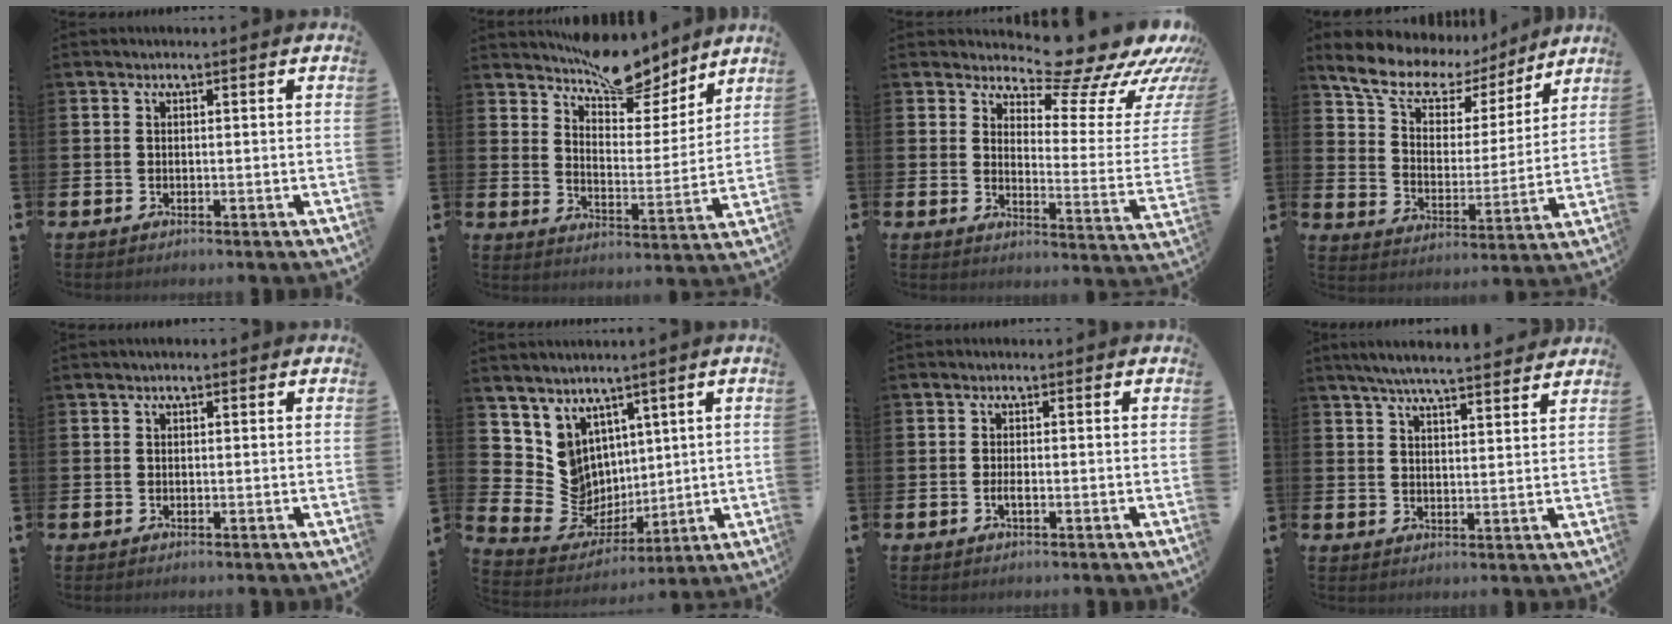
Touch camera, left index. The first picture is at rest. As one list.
[{"total": 9.6, "force": [8.7, 2.9, 2.6], "torque": [-0.050, -0.061, 0.158]}, {"total": 11.1, "force": [10.0, 3.1, 3.6], "torque": [-0.045, -0.096, 0.161]}, {"total": 9.5, "force": [8.0, 4.2, 2.9], "torque": [-0.091, -0.053, 0.141]}, {"total": 0.5, "force": [0.2, 0.4, 0.3], "torque": [-0.003, 0.005, 0.002]}, {"total": 7.1, "force": [1.8, 6.7, 1.3], "torque": [-0.078, -0.034, 0.042]}, {"total": 1.1, "force": [-0.4, 0.3, 1.0], "torque": [-0.027, 0.001, -0.006]}, {"total": 5.7, "force": [5.5, 0.1, 1.6], "torque": [-0.040, -0.028, 0.097]}]